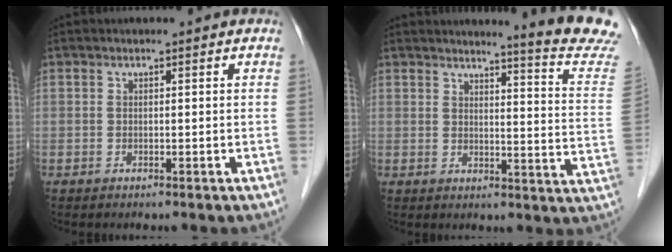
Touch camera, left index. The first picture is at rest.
{"total": 12.8, "force": [12.2, -2.1, 3.2], "torque": [-0.039, -0.113, 0.123]}